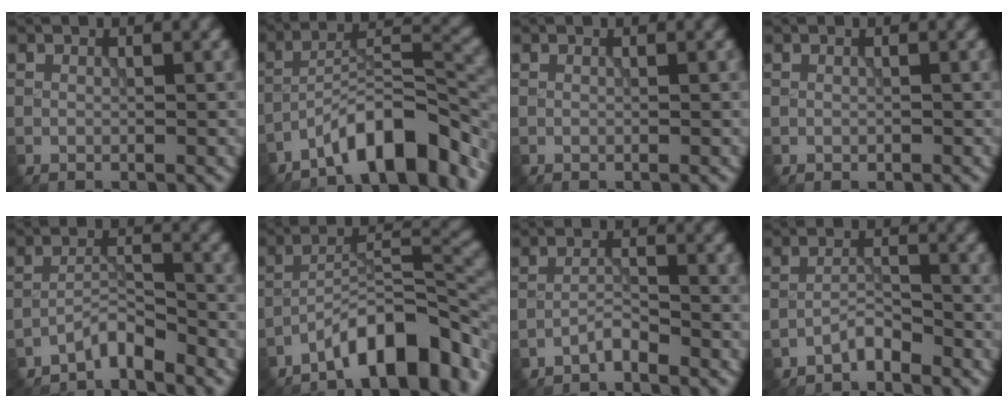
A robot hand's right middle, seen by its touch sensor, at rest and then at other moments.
{"total": 8.4, "force": [-6.2, 2.1, 5.4], "torque": [-0.080, 0.015, -0.108]}
{"total": 0.0}
{"total": 0.0}
{"total": 2.8, "force": [-2.6, 0.3, 1.0], "torque": [-0.015, 0.011, -0.053]}
{"total": 9.5, "force": [-6.6, 2.8, 6.3], "torque": [-0.087, 0.014, -0.117]}
{"total": 1.5, "force": [-1.4, 0.1, 0.5], "torque": [-0.008, 0.008, -0.030]}
{"total": 1.9, "force": [-1.7, 0.3, 0.6], "torque": [-0.010, 0.009, -0.035]}